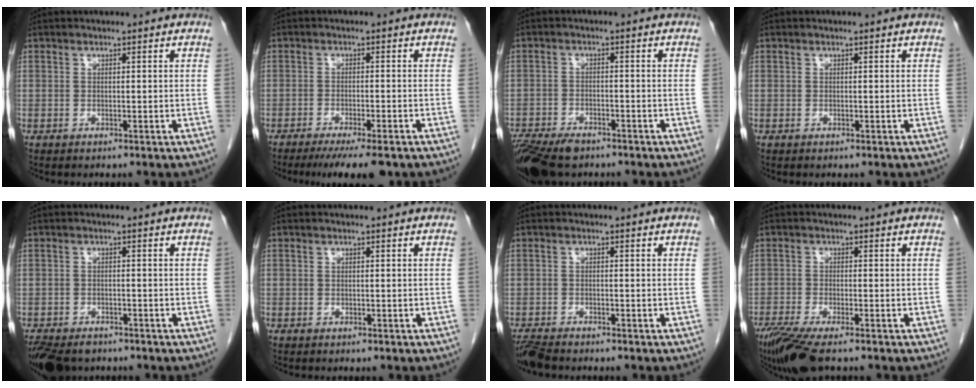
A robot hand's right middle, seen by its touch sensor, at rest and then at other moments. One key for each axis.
{"total": 8.5, "fx": -6.7, "fy": 0.9, "fz": 5.2, "tx": -0.067, "ty": -0.017, "tz": -0.097}
{"total": 10.2, "fx": -7.7, "fy": 4.2, "fz": 5.2, "tx": -0.102, "ty": -0.015, "tz": -0.129}
{"total": 0.0}
{"total": 9.6, "fx": -7.0, "fy": 5.1, "fz": 4.2, "tx": -0.093, "ty": -0.015, "tz": -0.102}
{"total": 0.0}
{"total": 4.4, "fx": -3.9, "fy": 0.8, "fz": 1.8, "tx": -0.033, "ty": -0.014, "tz": -0.070}
{"total": 7.9, "fx": -5.9, "fy": 1.1, "fz": 5.2, "tx": -0.094, "ty": -0.021, "tz": -0.104}